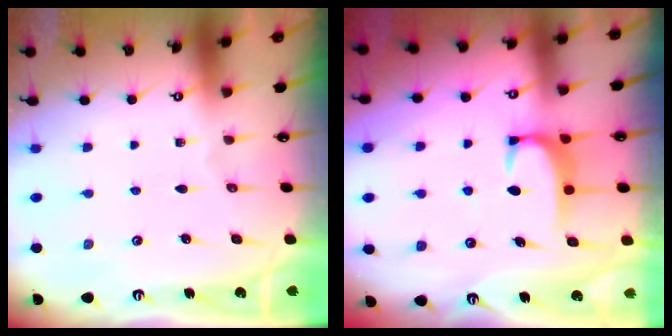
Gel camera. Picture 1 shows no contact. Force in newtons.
{"total": 2.0, "press": 2.0, "slide": 0.5}